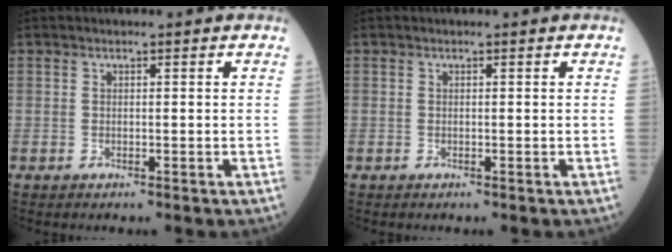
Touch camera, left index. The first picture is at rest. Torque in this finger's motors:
{"motor_torque": [0.00, 0.00, -0.07, -0.03]}